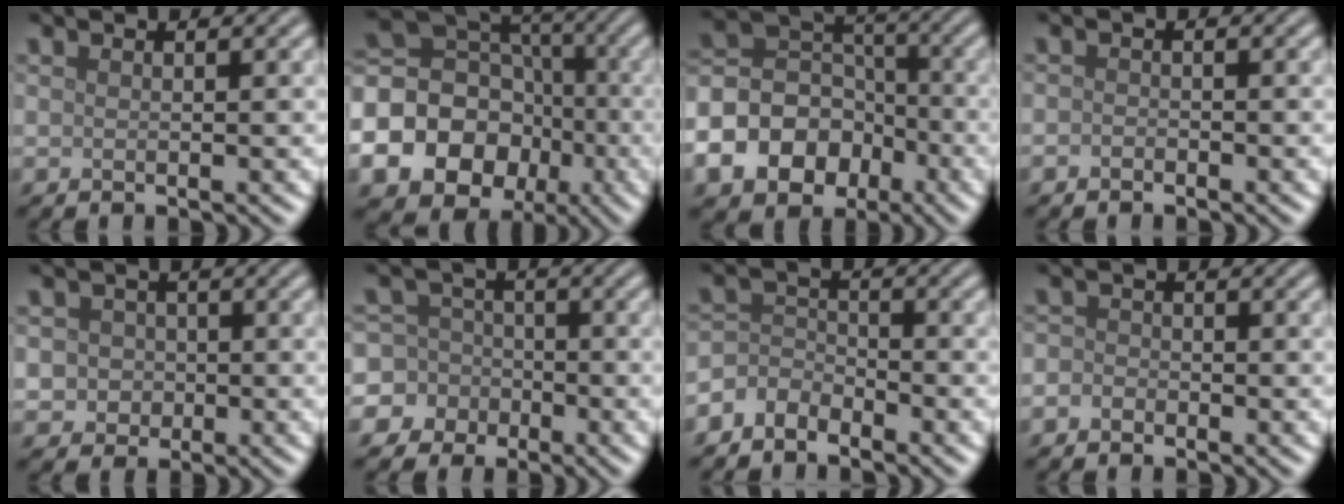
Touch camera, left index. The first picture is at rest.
{"total": 19.1, "force": [-6.1, 17.0, 6.2], "torque": [-0.172, -0.025, -0.116]}
{"total": 10.9, "force": [-5.1, 8.7, 4.3], "torque": [-0.100, -0.009, -0.110]}
{"total": 0.7, "force": [-0.6, 0.3, 0.2], "torque": [-0.003, -0.002, -0.012]}
{"total": 3.3, "force": [-0.1, 3.1, 1.1], "torque": [0.002, 0.015, -0.014]}
{"total": 8.6, "force": [-2.5, 8.2, 1.0], "torque": [-0.038, 0.010, -0.081]}
{"total": 2.8, "force": [-2.3, 1.5, 0.6], "torque": [-0.012, 0.010, -0.055]}
{"total": 1.3, "force": [-0.7, 1.1, 0.3], "torque": [0.004, 0.001, -0.020]}